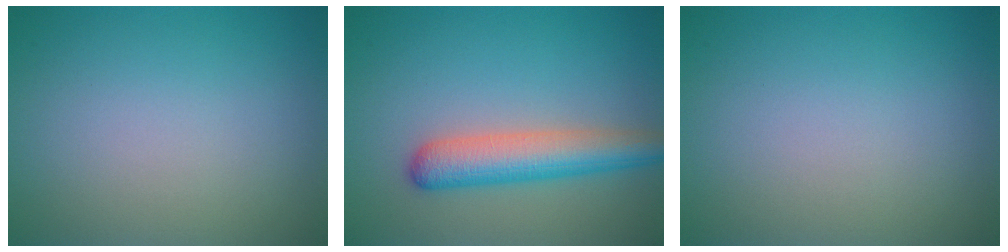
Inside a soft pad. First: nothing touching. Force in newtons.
{"total": 4.9, "press": 4.9, "slide": 0.2}
{"total": 0.0}